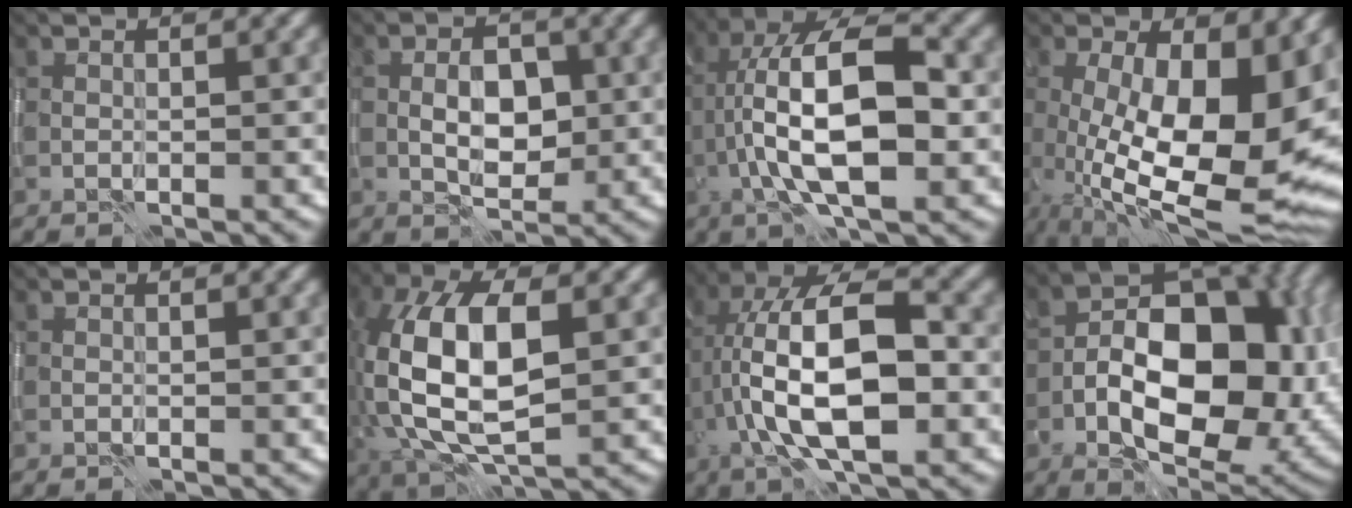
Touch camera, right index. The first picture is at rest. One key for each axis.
{"total": 4.1, "fx": -0.2, "fy": 2.3, "fz": 3.4, "tx": -0.054, "ty": 0.003, "tz": -0.005}
{"total": 11.3, "fx": -1.5, "fy": 3.9, "fz": 10.6, "tx": -0.183, "ty": 0.026, "tz": -0.033}
{"total": 15.7, "fx": -1.2, "fy": 6.6, "fz": 14.2, "tx": -0.210, "ty": -0.018, "tz": -0.007}
{"total": 0.0}
{"total": 12.4, "fx": 0.5, "fy": 6.1, "fz": 10.8, "tx": -0.220, "ty": 0.011, "tz": 0.003}
{"total": 12.2, "fx": -1.7, "fy": 4.7, "fz": 11.1, "tx": -0.189, "ty": 0.029, "tz": -0.037}
{"total": 13.2, "fx": -2.4, "fy": 7.3, "fz": 10.7, "tx": -0.158, "ty": 0.003, "tz": -0.047}